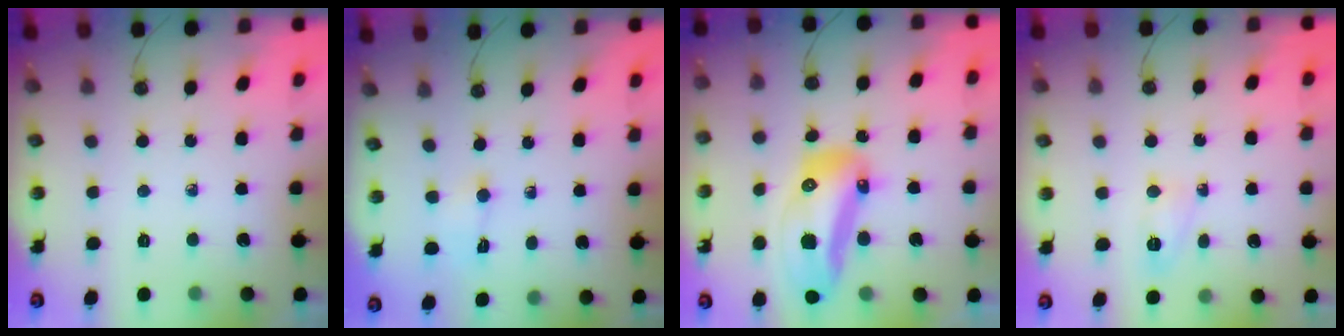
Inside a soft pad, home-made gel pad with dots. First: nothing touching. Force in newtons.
{"total": 1.5, "press": 1.3, "slide": 0.8}
{"total": 27.1, "press": 21.3, "slide": 16.7}
{"total": 3.9, "press": 3.9, "slide": 0.7}